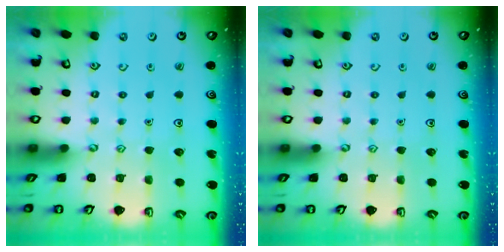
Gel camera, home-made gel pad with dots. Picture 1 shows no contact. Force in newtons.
{"total": 0.0}